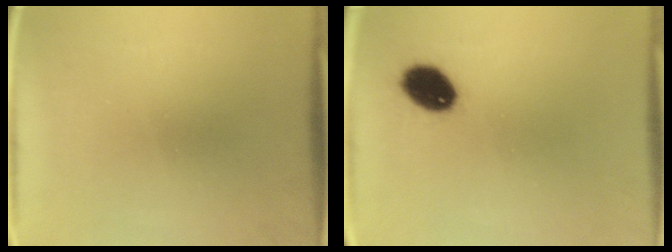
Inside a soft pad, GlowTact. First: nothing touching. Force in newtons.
{"total": 8.1}